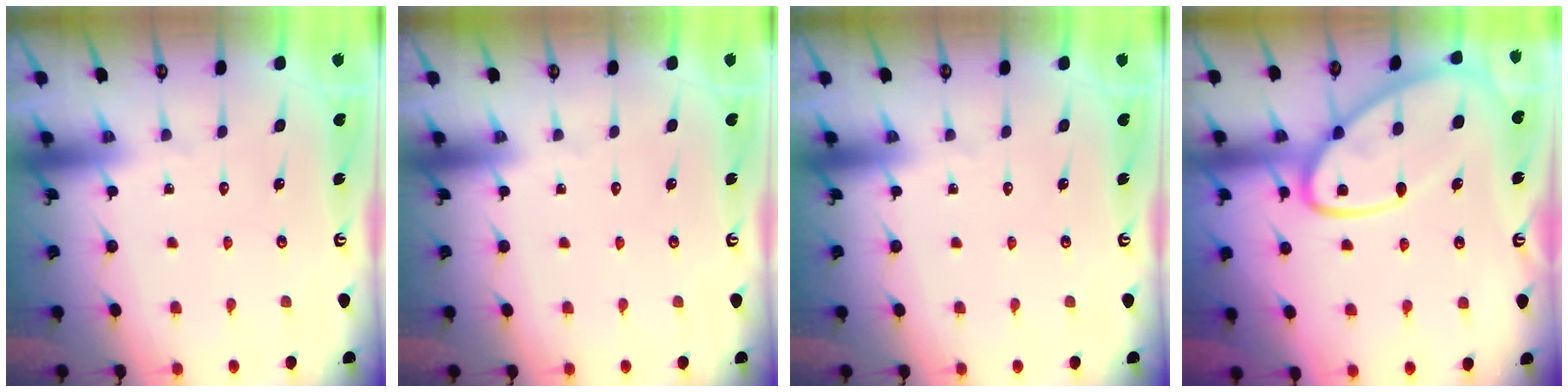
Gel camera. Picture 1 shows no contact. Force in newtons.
{"total": 0.0}
{"total": 0.0}
{"total": 15.7, "press": 15.6, "slide": 1.6}